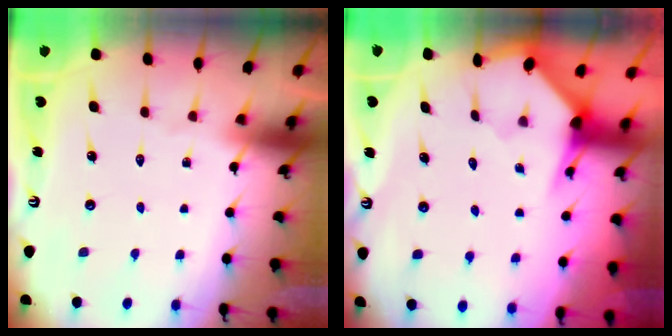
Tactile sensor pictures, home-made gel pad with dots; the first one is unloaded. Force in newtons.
{"total": 3.2, "press": 3.2, "slide": 0.3}